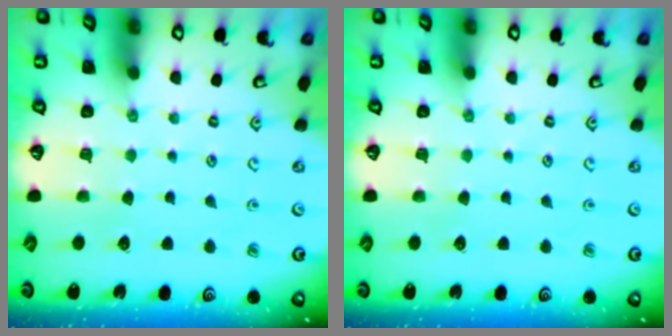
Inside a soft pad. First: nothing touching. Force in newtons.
{"total": 0.0}